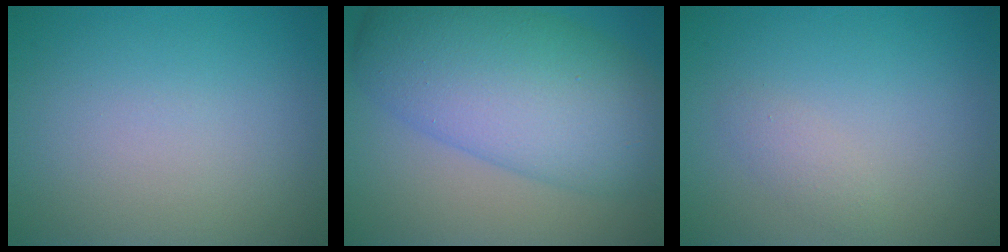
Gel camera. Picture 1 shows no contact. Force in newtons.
{"total": 10.9, "press": 10.9, "slide": 0.1}
{"total": 1.1, "press": 1.1, "slide": 0.1}